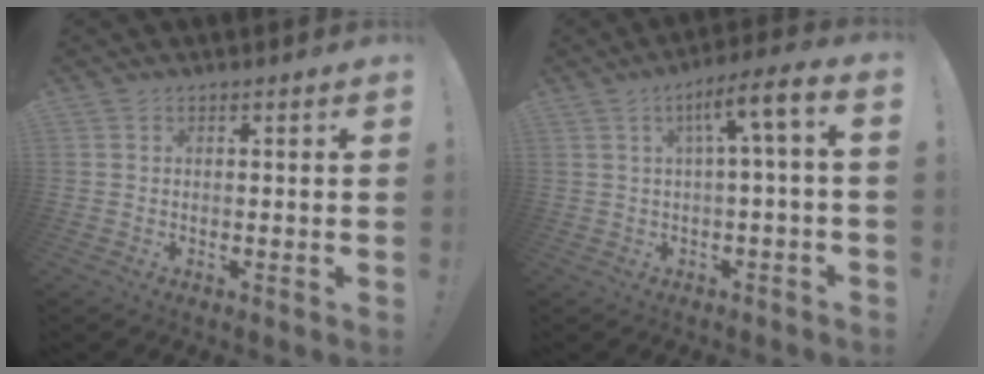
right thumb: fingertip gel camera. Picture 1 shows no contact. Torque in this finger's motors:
{"motor_torque": [0.10, -0.07, 0.10, 0.05, 0.18]}